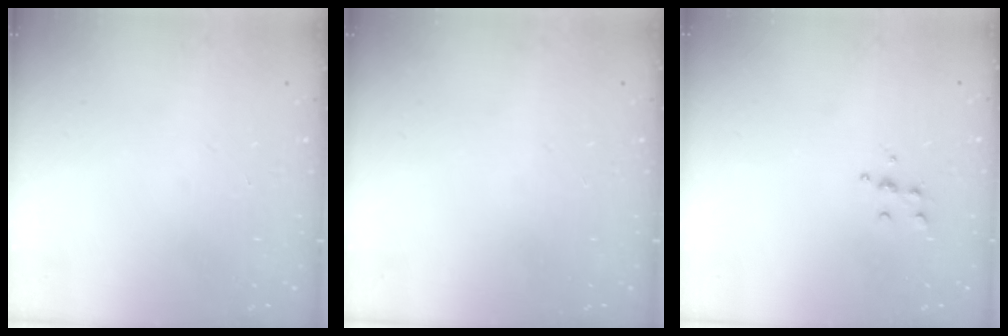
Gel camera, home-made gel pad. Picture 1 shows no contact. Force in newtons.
{"total": 0.0}
{"total": 5.0, "press": 5.0, "slide": 0.6}